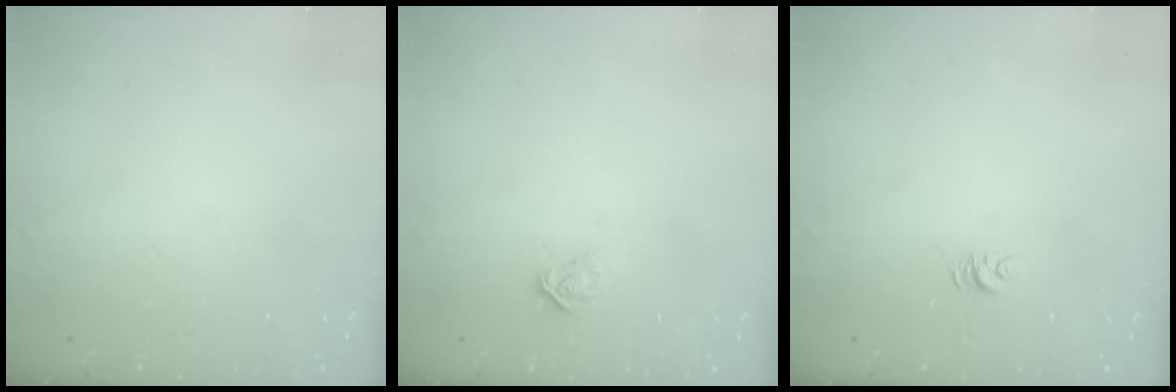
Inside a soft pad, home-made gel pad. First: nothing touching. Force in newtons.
{"total": 5.0, "press": 5.0, "slide": 0.2}
{"total": 3.9, "press": 3.9, "slide": 0.3}